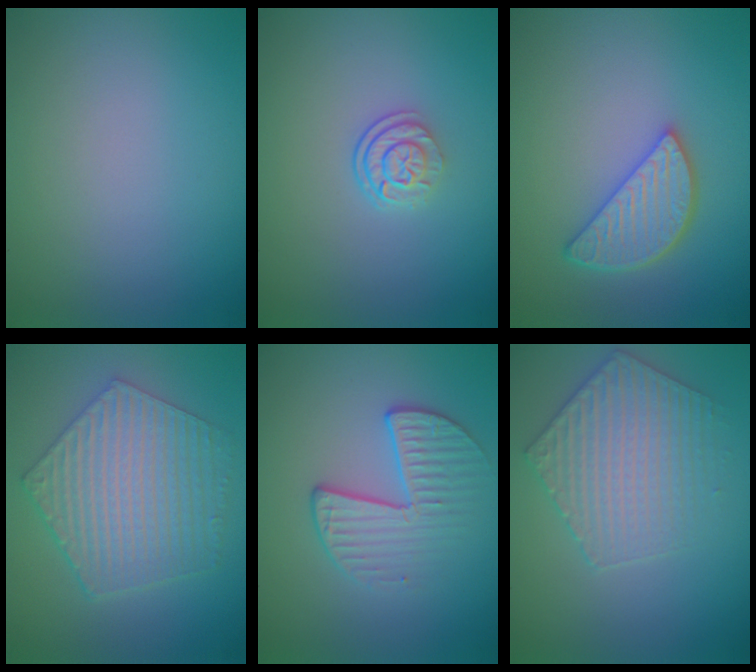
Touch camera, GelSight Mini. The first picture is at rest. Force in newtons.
{"total": 2.5, "press": 1.8, "slide": 1.8}
{"total": 4.1, "press": 3.5, "slide": 2.1}
{"total": 6.3, "press": 4.8, "slide": 4.1}
{"total": 3.4, "press": 2.9, "slide": 1.8}
{"total": 4.0, "press": 3.8, "slide": 1.4}